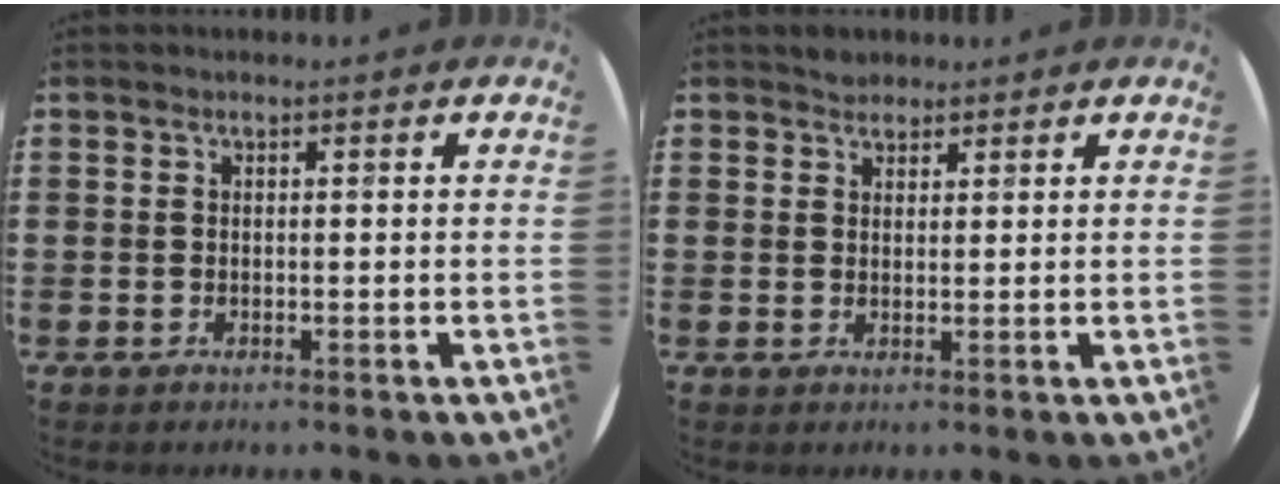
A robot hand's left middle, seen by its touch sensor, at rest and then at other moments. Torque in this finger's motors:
{"motor_torque": [0.25, -0.23, 0.02, 0.01]}